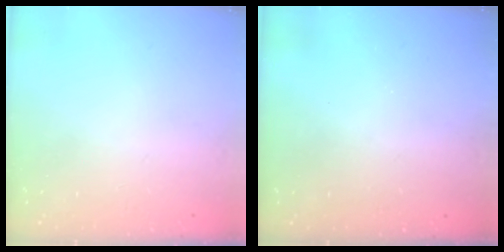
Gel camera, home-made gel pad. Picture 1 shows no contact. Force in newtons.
{"total": 3.2, "press": 3.2, "slide": 0.1}